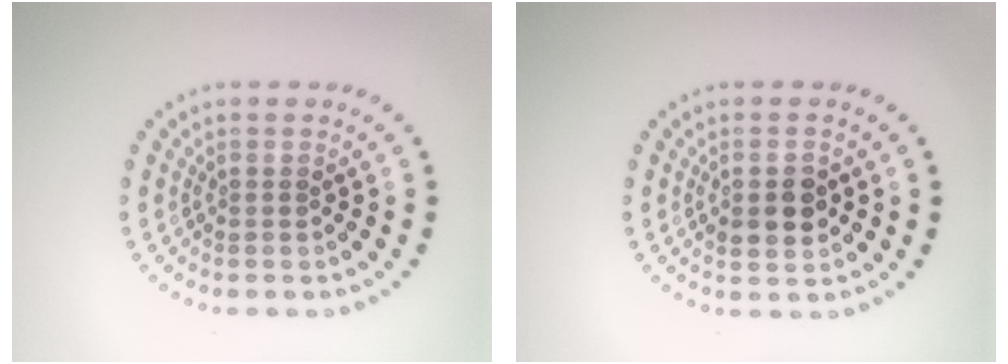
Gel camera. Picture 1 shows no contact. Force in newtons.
{"total": 2.8, "press": 2.8, "slide": 0.2}